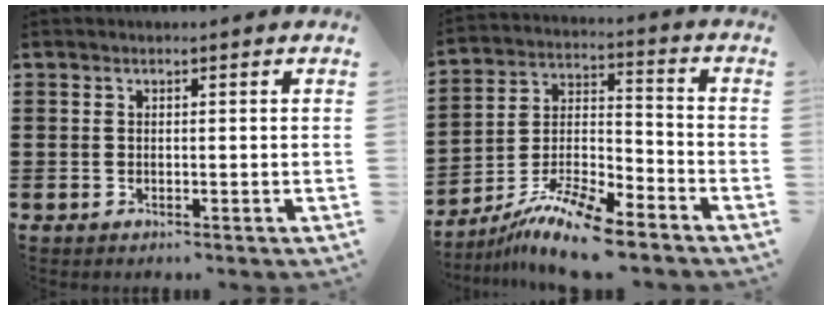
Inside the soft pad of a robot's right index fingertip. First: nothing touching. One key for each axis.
{"total": 10.9, "fx": -9.1, "fy": 1.5, "fz": 5.8, "tx": -0.120, "ty": 0.015, "tz": -0.181}